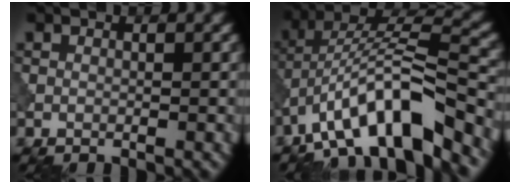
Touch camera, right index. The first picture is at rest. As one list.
[{"total": 10.2, "force": [-6.5, 2.6, 7.3], "torque": [-0.111, 0.020, -0.117]}]